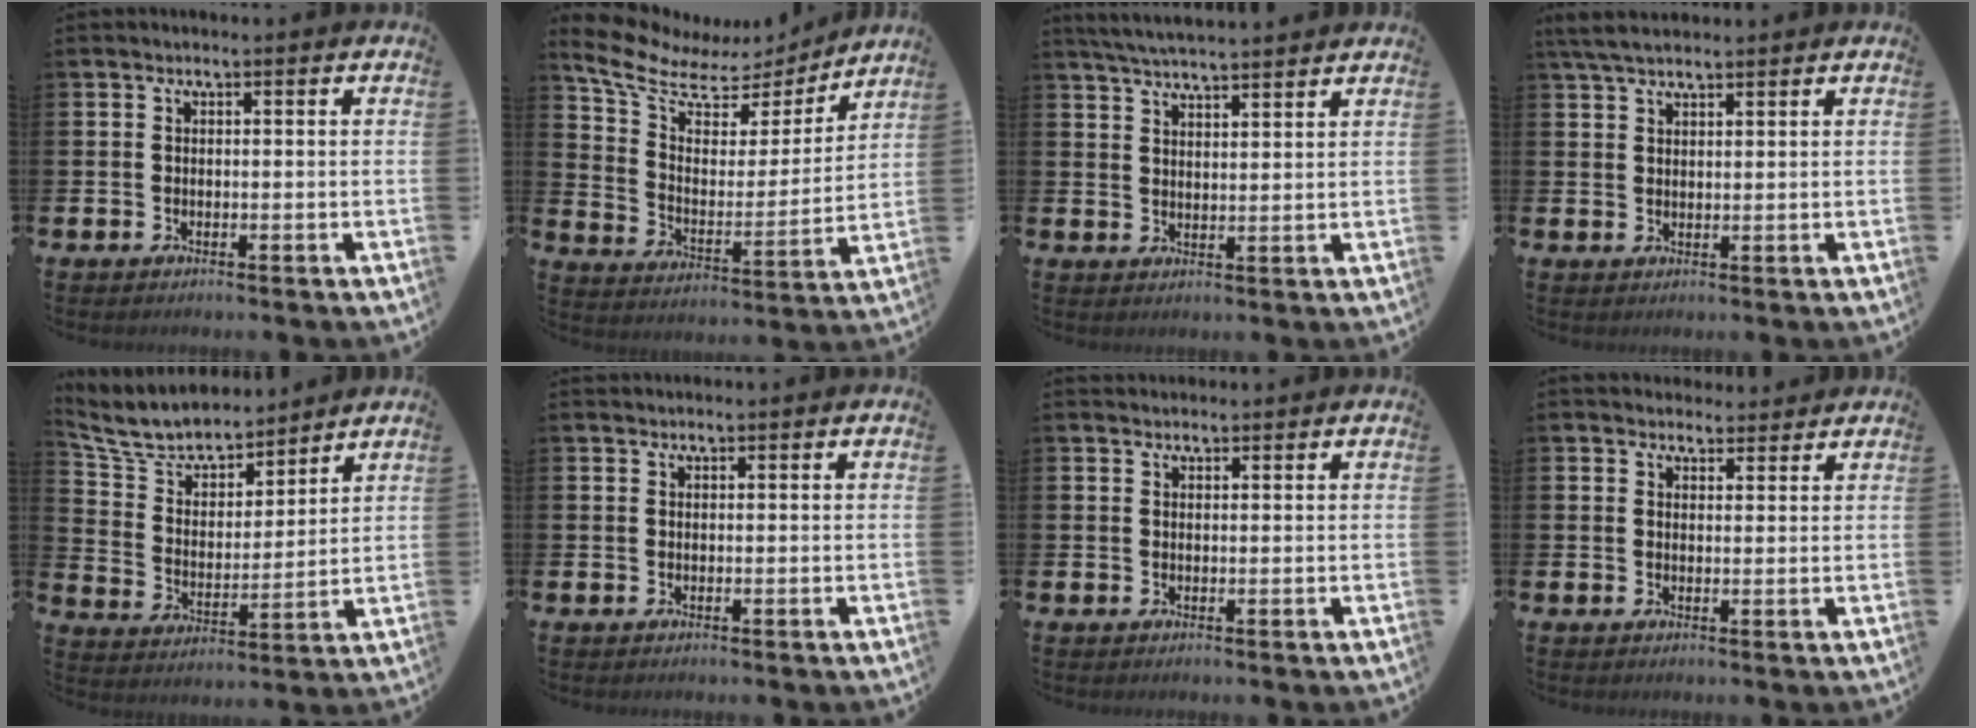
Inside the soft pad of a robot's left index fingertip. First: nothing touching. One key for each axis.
{"total": 9.0, "fx": 7.3, "fy": 4.3, "fz": 3.0, "tx": -0.101, "ty": -0.047, "tz": 0.125}
{"total": 4.5, "fx": 4.4, "fy": -0.1, "fz": 0.7, "tx": -0.021, "ty": -0.023, "tz": 0.079}
{"total": 3.8, "fx": 3.4, "fy": 1.0, "fz": 1.5, "tx": -0.029, "ty": -0.008, "tz": 0.061}
{"total": 7.9, "fx": 7.3, "fy": 2.4, "fz": 1.6, "tx": -0.072, "ty": -0.051, "tz": 0.128}
{"total": 0.7, "fx": 0.7, "fy": 0.1, "fz": -0.2, "tx": 0.017, "ty": -0.006, "tz": 0.010}
{"total": 1.3, "fx": 1.3, "fy": 0.4, "fz": -0.1, "tx": 0.015, "ty": -0.002, "tz": 0.021}
{"total": 3.0, "fx": 2.8, "fy": 1.0, "fz": -0.3, "tx": 0.014, "ty": -0.015, "tz": 0.049}